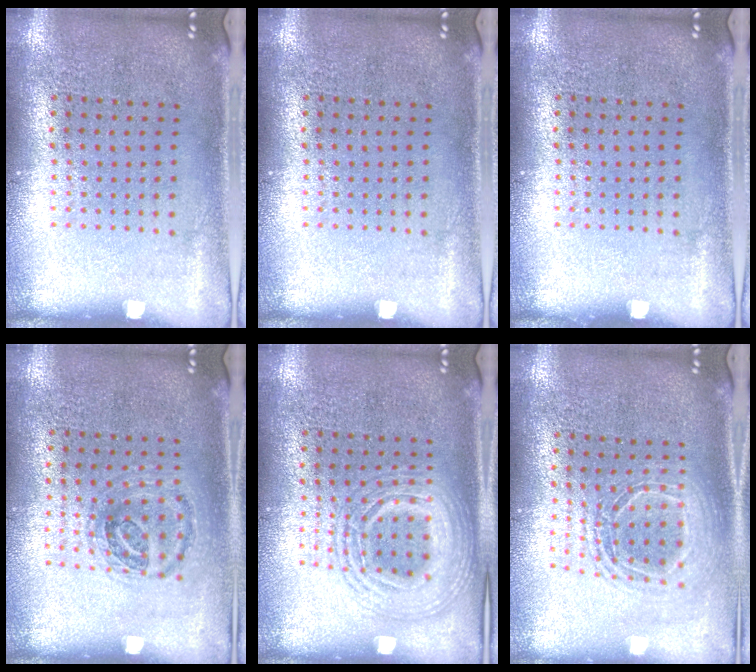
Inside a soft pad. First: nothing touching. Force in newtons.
{"total": 0.0}
{"total": 0.0}
{"total": 0.9, "press": 0.9, "slide": 0.3}
{"total": 2.5, "press": 2.4, "slide": 0.2}
{"total": 1.6, "press": 1.3, "slide": 0.8}